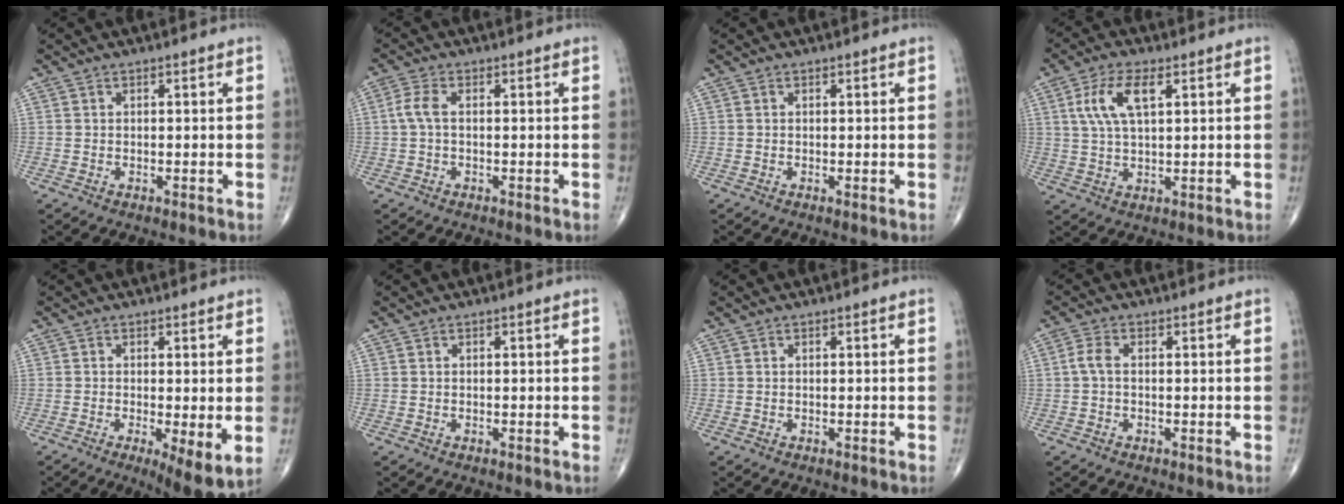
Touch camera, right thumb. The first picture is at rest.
{"total": 3.2, "force": [0.1, 1.5, 2.9], "torque": [-0.074, 0.005, -0.003]}
{"total": 0.0}
{"total": 8.2, "force": [2.8, 3.4, 6.9], "torque": [-0.144, 0.002, 0.056]}
{"total": 6.9, "force": [-1.2, 1.8, 6.5], "torque": [-0.104, -0.023, -0.020]}
{"total": 0.0}
{"total": 0.0}
{"total": 2.5, "force": [-0.1, 1.3, 2.2], "torque": [-0.049, 0.004, -0.007]}